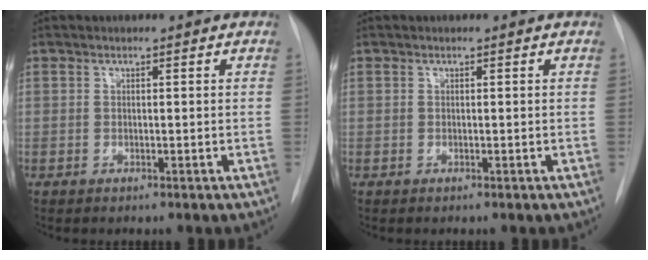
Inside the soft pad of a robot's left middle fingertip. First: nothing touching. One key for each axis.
{"total": 0.0}